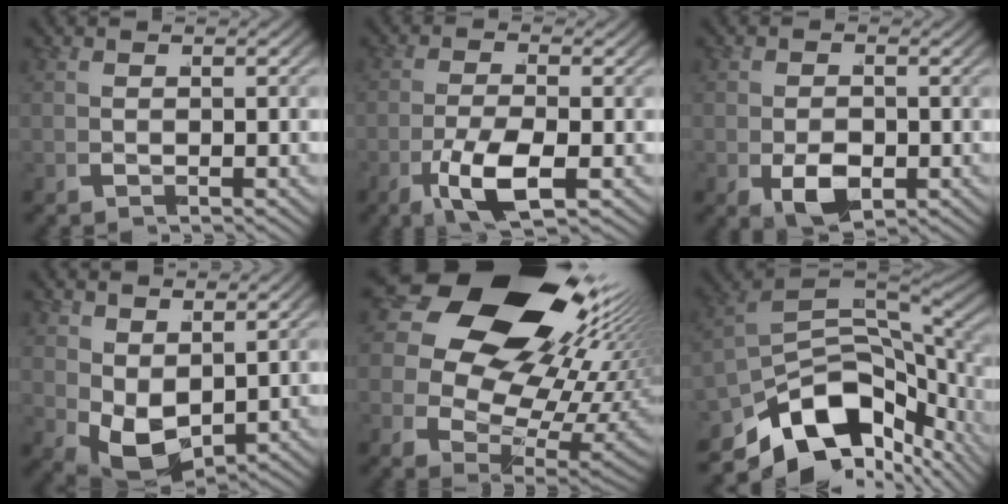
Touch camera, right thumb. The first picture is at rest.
{"total": 4.6, "force": [-2.2, 2.0, 3.5], "torque": [-0.089, -0.023, -0.039]}
{"total": 4.1, "force": [-1.5, 2.9, 2.5], "torque": [-0.056, -0.034, -0.019]}
{"total": 5.8, "force": [-1.1, 4.1, 3.9], "torque": [-0.095, -0.042, -0.003]}
{"total": 22.6, "force": [4.1, 14.6, 16.7], "torque": [-0.288, -0.030, 0.067]}
{"total": 13.3, "force": [-4.6, 7.9, 9.7], "torque": [-0.175, -0.042, -0.061]}